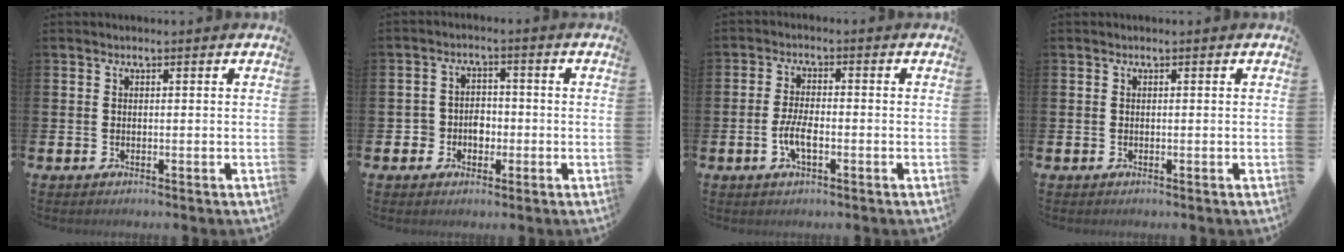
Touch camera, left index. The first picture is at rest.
{"total": 3.3, "force": [-1.4, 2.9, 0.9], "torque": [-0.012, 0.003, -0.036]}
{"total": 3.9, "force": [-1.2, 1.5, 3.5], "torque": [-0.059, 0.000, -0.024]}
{"total": 0.0}